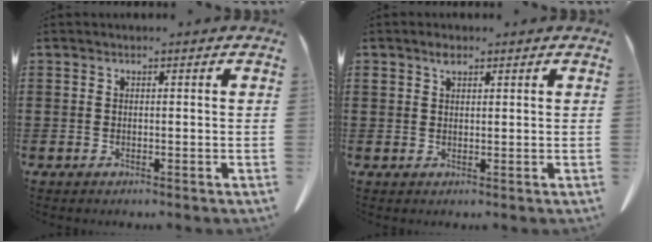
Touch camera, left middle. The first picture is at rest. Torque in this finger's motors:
{"motor_torque": [0.01, 0.01, 0.00, 0.02]}